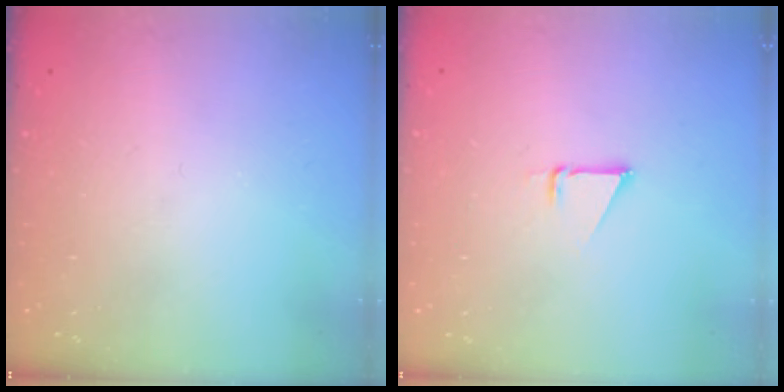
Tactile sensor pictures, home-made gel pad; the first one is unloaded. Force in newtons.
{"total": 1.5, "press": 1.5, "slide": 0.1}